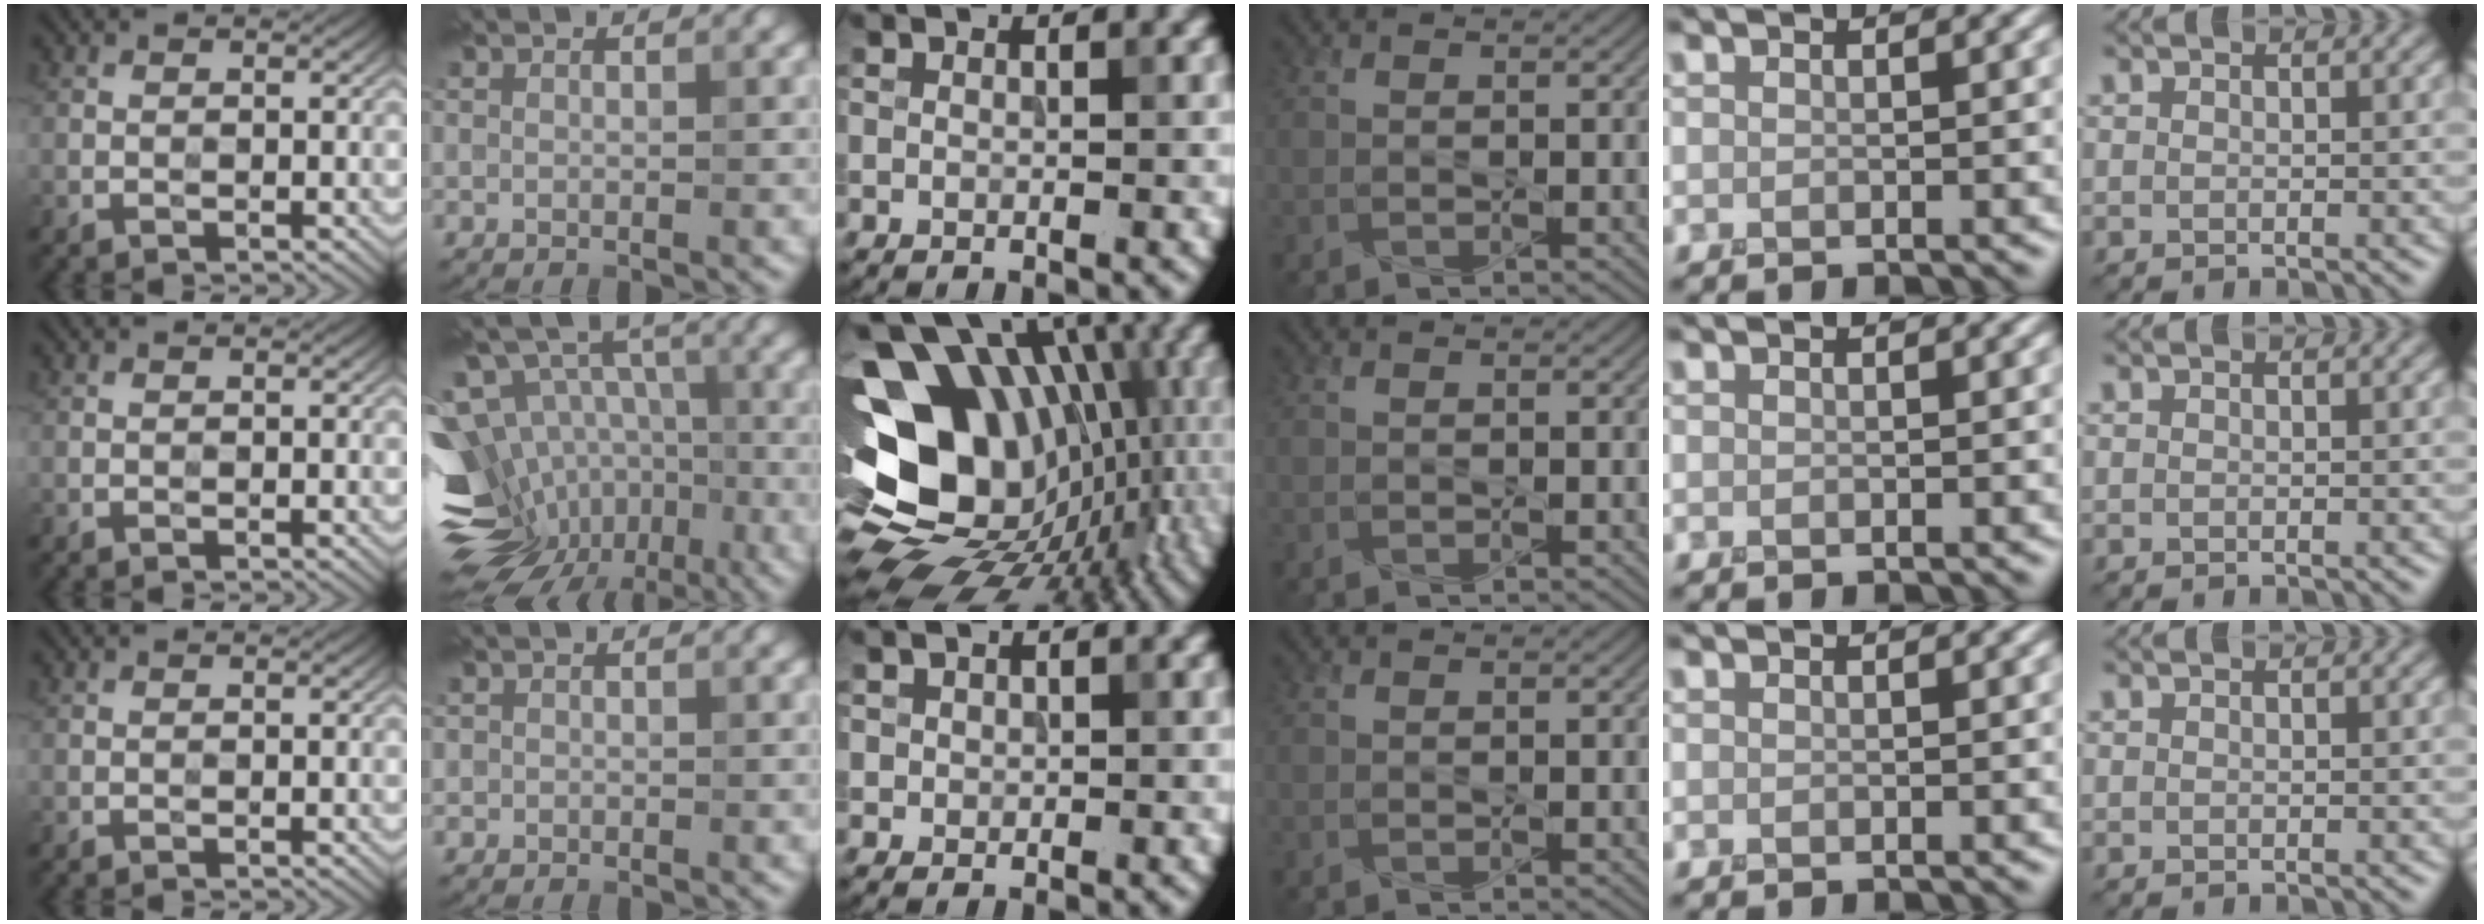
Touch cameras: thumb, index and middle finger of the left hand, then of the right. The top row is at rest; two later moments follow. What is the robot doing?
{"motion": "press", "object": "stapler"}